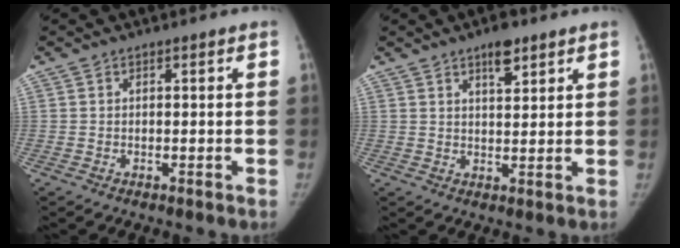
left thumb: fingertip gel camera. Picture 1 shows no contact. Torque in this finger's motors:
{"motor_torque": [0.30, -0.13, 1.01, -0.28, 0.09]}